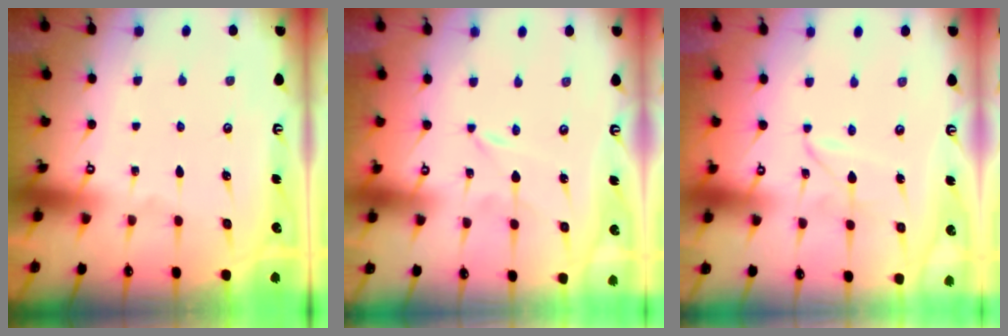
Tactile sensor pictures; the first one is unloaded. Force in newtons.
{"total": 0.0}
{"total": 1.5, "press": 1.5, "slide": 0.2}